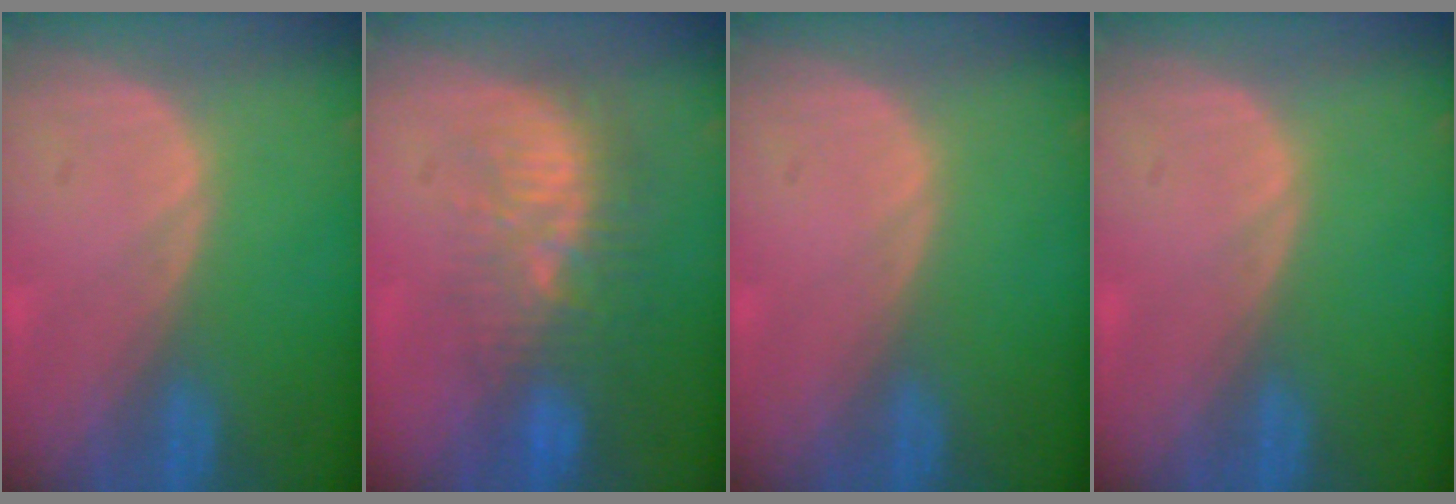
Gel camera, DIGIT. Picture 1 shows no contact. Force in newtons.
{"total": 9.4, "press": 8.8, "slide": 3.4}
{"total": 0.0}
{"total": 0.0}